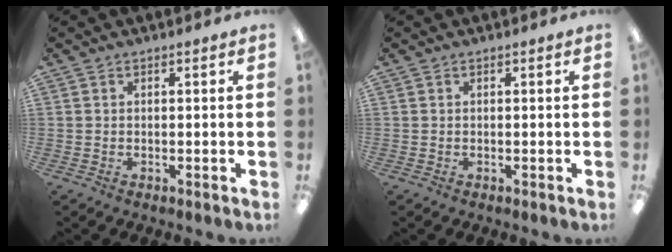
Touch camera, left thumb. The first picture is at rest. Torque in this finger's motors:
{"motor_torque": [0.00, 0.00, -0.03, 0.03, 0.00]}